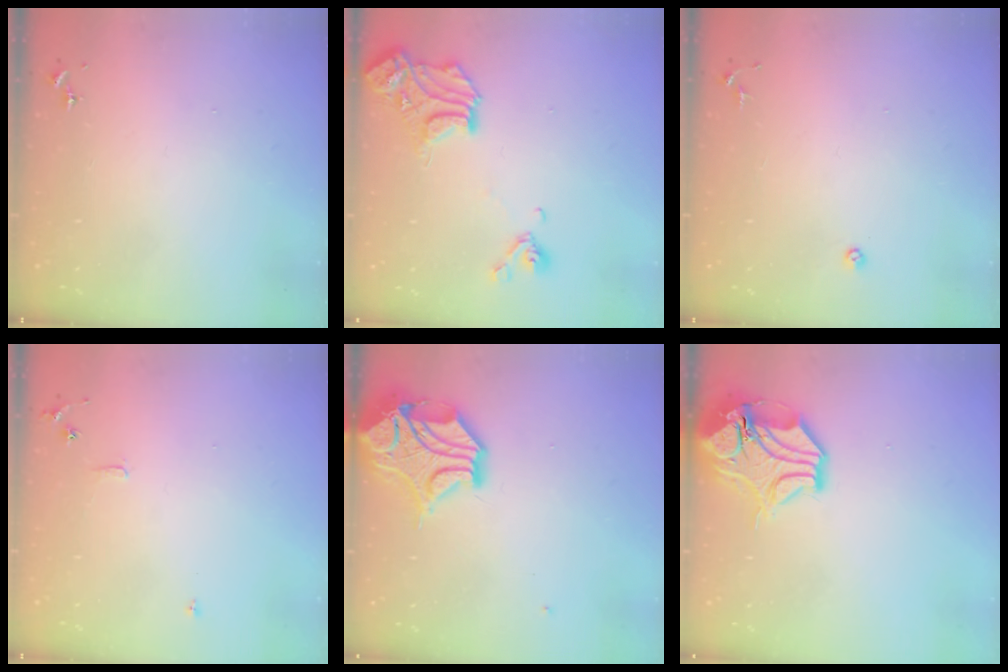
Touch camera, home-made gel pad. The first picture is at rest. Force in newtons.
{"total": 14.9, "press": 14.8, "slide": 1.2}
{"total": 3.5, "press": 3.4, "slide": 0.7}
{"total": 5.6, "press": 5.6, "slide": 0.6}
{"total": 15.0, "press": 14.8, "slide": 2.2}
{"total": 15.1, "press": 14.9, "slide": 2.5}